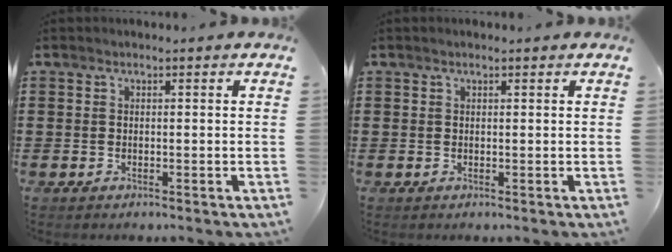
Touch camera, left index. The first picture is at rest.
{"total": 0.6, "force": [0.4, 0.1, 0.4], "torque": [-0.008, 0.001, 0.007]}